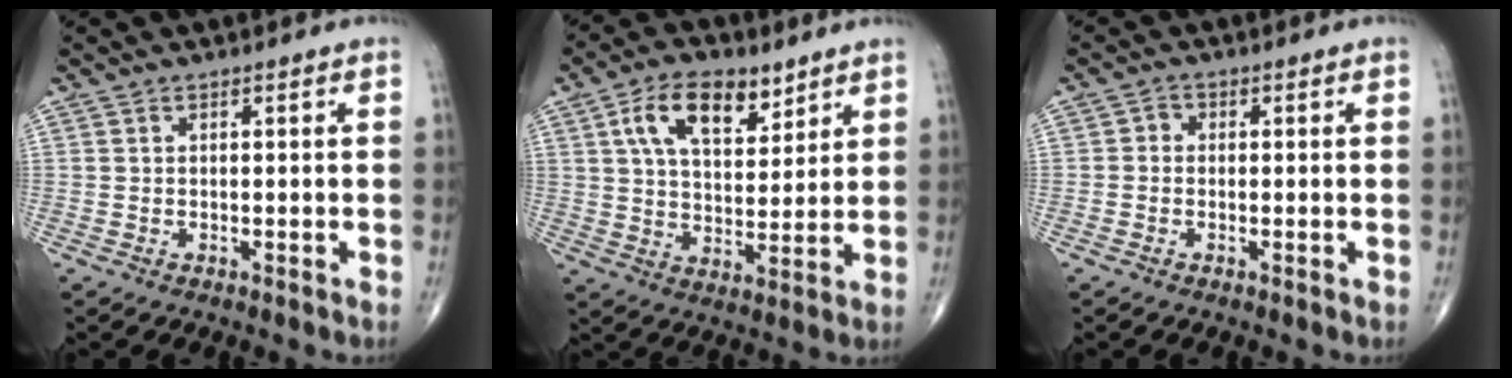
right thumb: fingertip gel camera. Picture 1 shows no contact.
{"total": 12.2, "force": [6.1, 6.5, 8.4], "torque": [-0.120, -0.022, 0.110]}
{"total": 1.5, "force": [-0.2, 1.3, 0.7], "torque": [0.000, 0.005, -0.011]}